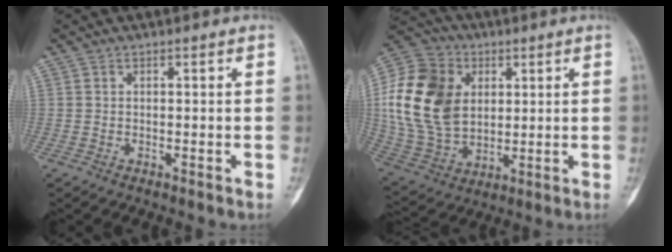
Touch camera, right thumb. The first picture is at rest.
{"total": 20.3, "force": [3.6, 15.1, 13.1], "torque": [-0.246, -0.003, 0.074]}